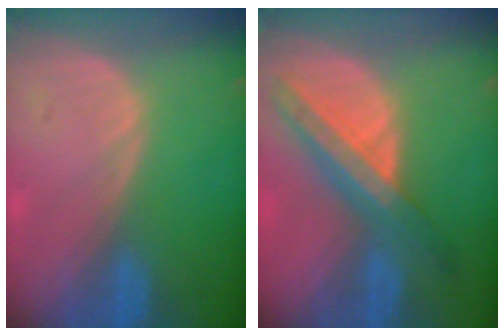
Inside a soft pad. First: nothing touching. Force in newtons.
{"total": 8.4, "press": 7.4, "slide": 4.0}